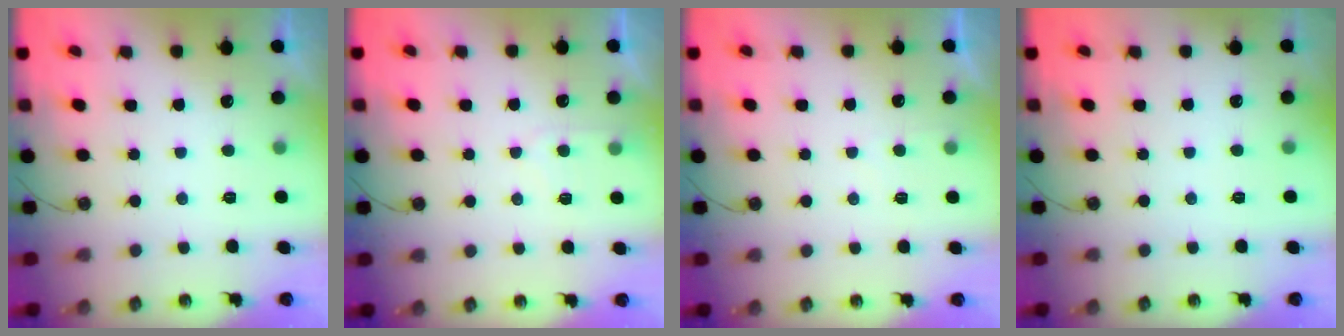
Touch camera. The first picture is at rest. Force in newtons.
{"total": 5.2, "press": 5.2, "slide": 0.6}
{"total": 2.0, "press": 2.0, "slide": 0.3}
{"total": 2.2, "press": 2.1, "slide": 0.3}